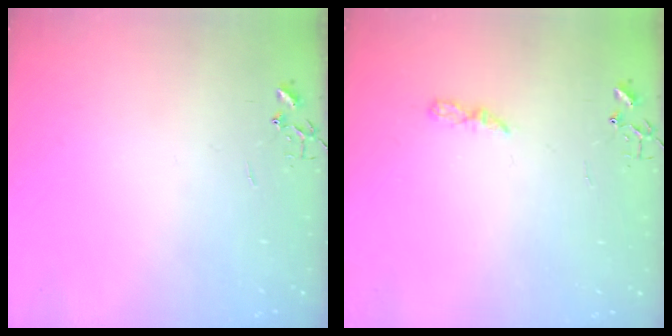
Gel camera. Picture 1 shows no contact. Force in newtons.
{"total": 5.5, "press": 5.4, "slide": 0.4}